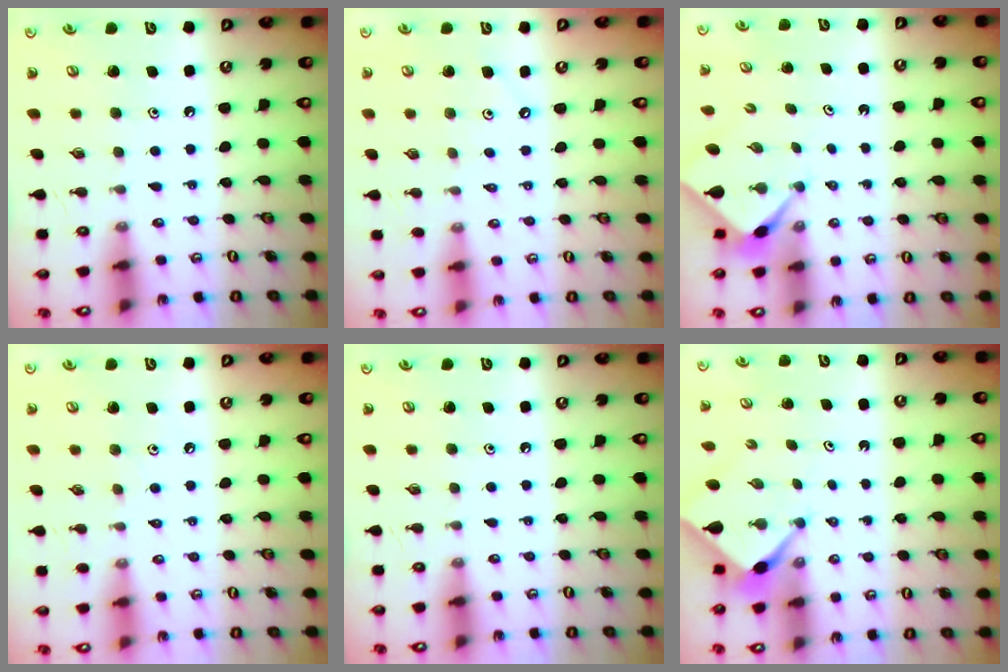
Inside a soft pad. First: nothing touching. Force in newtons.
{"total": 2.5, "press": 2.5, "slide": 0.5}
{"total": 2.3, "press": 2.3, "slide": 0.1}
{"total": 2.4, "press": 2.3, "slide": 0.5}
{"total": 0.0}
{"total": 2.1, "press": 2.1, "slide": 0.3}